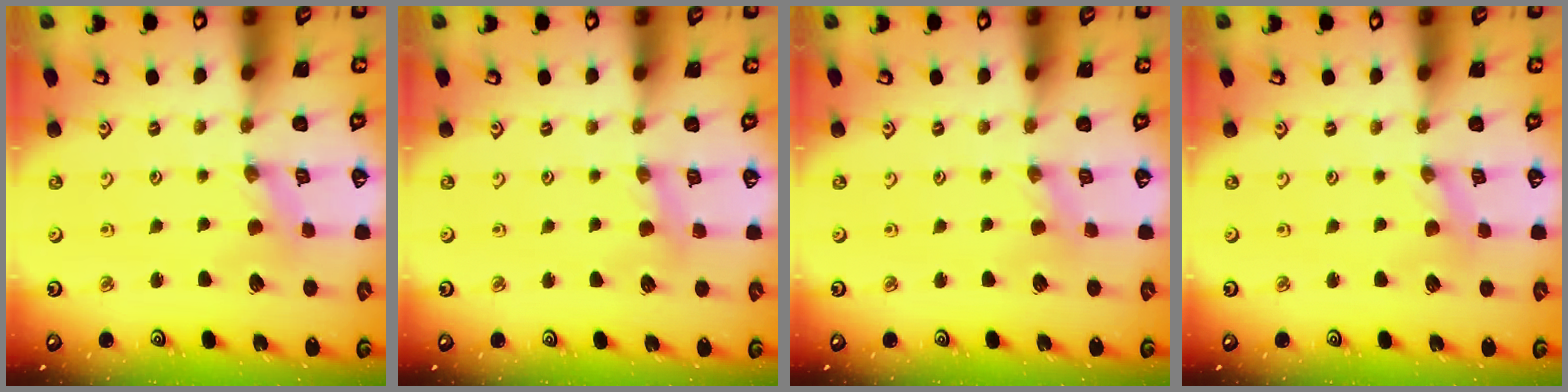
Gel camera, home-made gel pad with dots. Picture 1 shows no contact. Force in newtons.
{"total": 3.0, "press": 2.9, "slide": 0.4}
{"total": 1.8, "press": 1.8, "slide": 0.2}
{"total": 0.0}